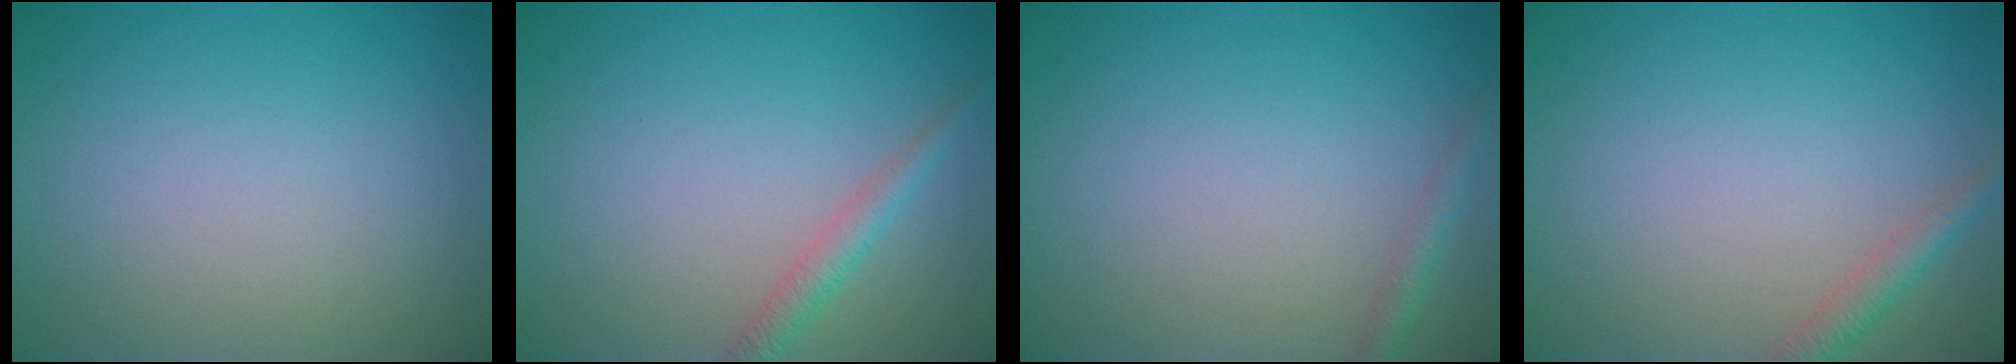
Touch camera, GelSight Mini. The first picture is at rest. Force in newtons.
{"total": 1.9, "press": 1.9, "slide": 0.0}
{"total": 1.4, "press": 1.4, "slide": 0.1}
{"total": 1.8, "press": 1.8, "slide": 0.1}